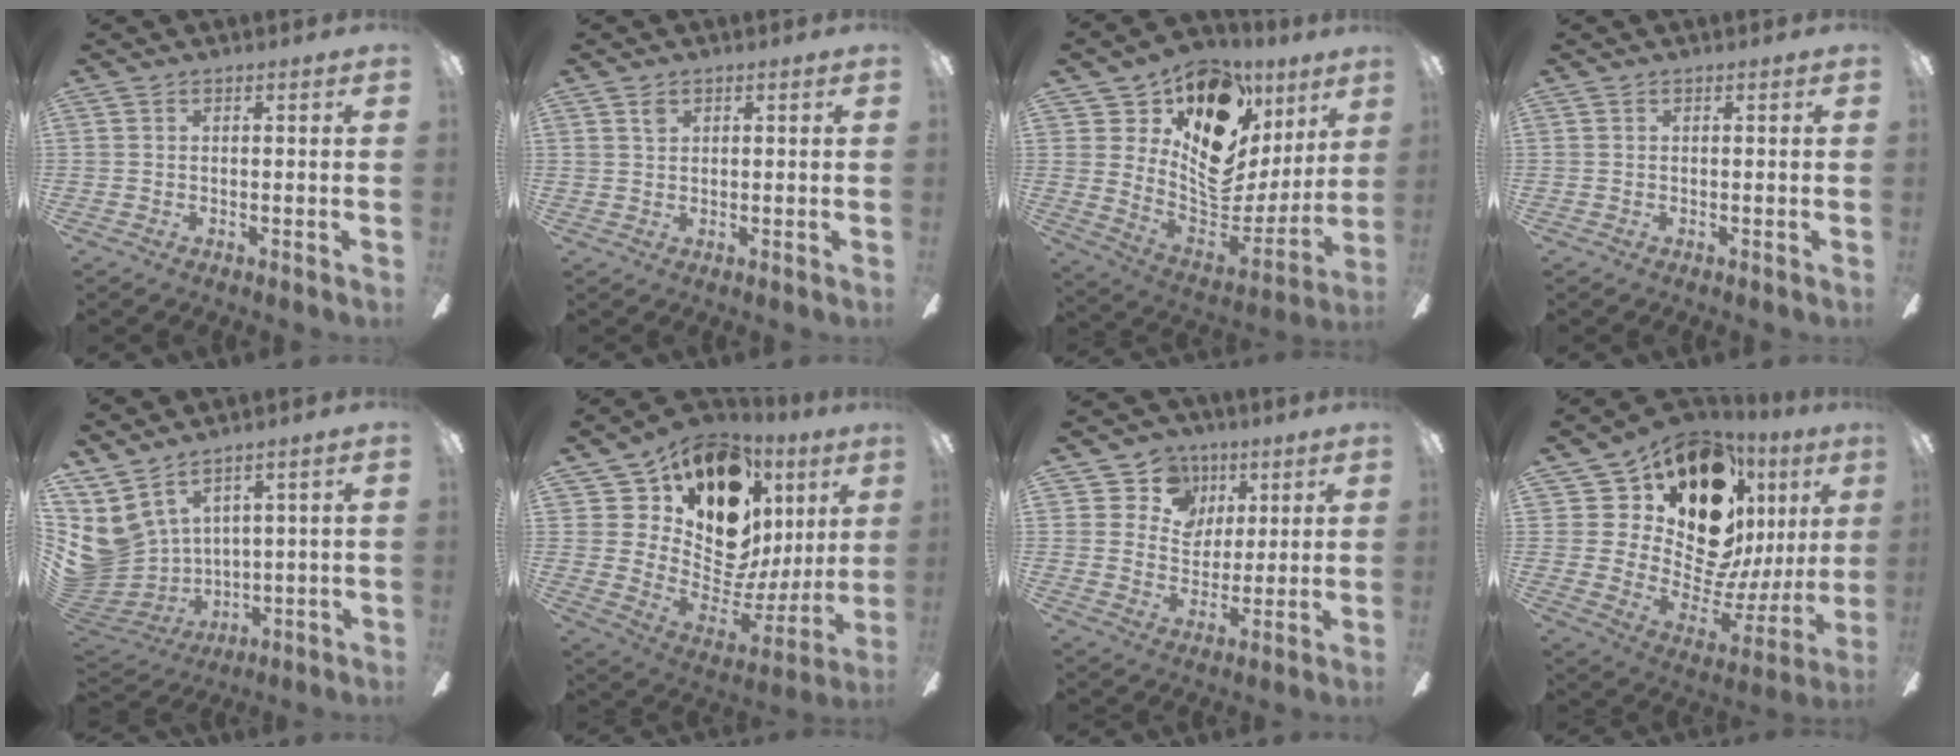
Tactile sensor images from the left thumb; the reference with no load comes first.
{"total": 1.1, "force": [0.9, 0.6, 0.4], "torque": [-0.011, 0.000, 0.017]}
{"total": 17.3, "force": [10.0, 10.6, 9.4], "torque": [-0.161, -0.096, 0.181]}
{"total": 0.0}
{"total": 8.2, "force": [4.9, 6.1, 2.5], "torque": [-0.100, -0.046, 0.102]}
{"total": 19.8, "force": [13.2, 11.5, 9.3], "torque": [-0.176, -0.108, 0.255]}
{"total": 10.4, "force": [5.6, 8.6, 1.6], "torque": [-0.038, -0.032, 0.107]}
{"total": 22.7, "force": [14.1, 12.1, 12.9], "torque": [-0.250, -0.118, 0.266]}